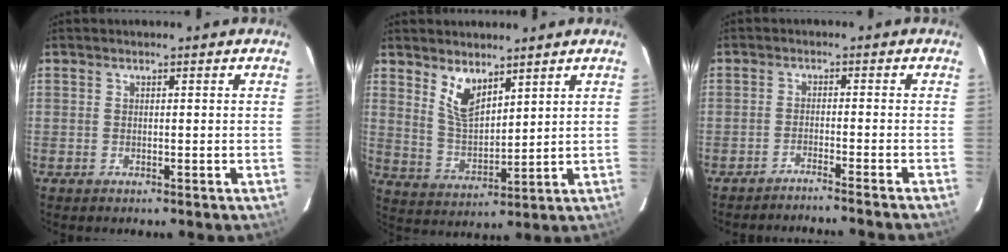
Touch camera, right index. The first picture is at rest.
{"total": 7.1, "force": [4.8, 2.9, 4.3], "torque": [-0.079, -0.006, 0.102]}
{"total": 4.2, "force": [-3.7, -1.8, 1.1], "torque": [-0.040, -0.001, -0.054]}